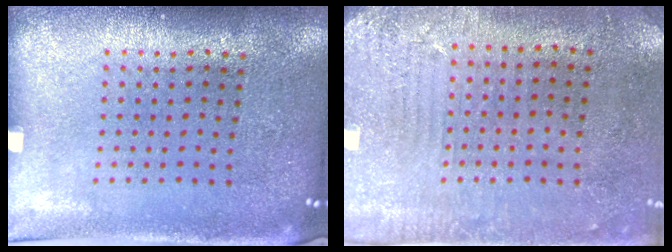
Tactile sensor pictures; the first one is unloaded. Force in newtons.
{"total": 2.9, "press": 2.4, "slide": 1.6}